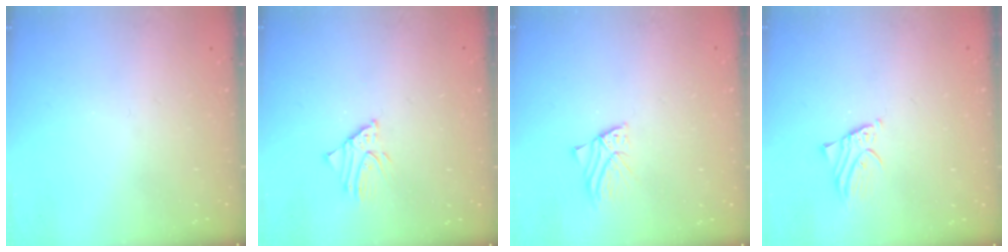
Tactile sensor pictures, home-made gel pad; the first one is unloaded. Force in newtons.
{"total": 2.5, "press": 2.5, "slide": 0.2}
{"total": 2.1, "press": 2.1, "slide": 0.2}
{"total": 2.0, "press": 2.0, "slide": 0.3}